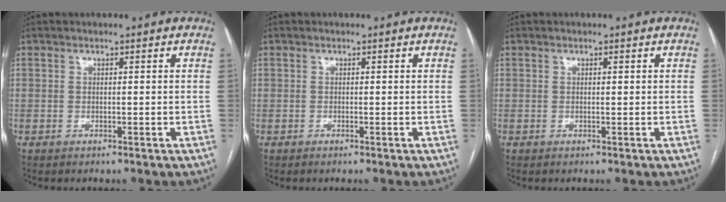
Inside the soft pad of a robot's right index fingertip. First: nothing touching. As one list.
[{"total": 0.0}, {"total": 0.0}]